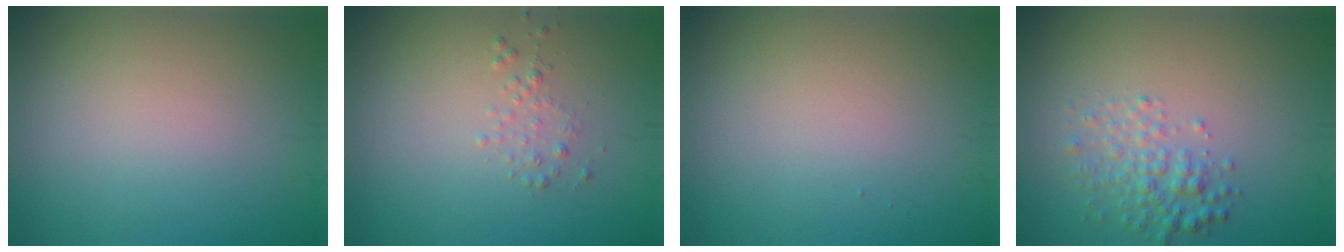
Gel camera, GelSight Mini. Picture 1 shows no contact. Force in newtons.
{"total": 1.1, "press": 1.1, "slide": 0.1}
{"total": 0.0}
{"total": 2.7, "press": 2.7, "slide": 0.1}